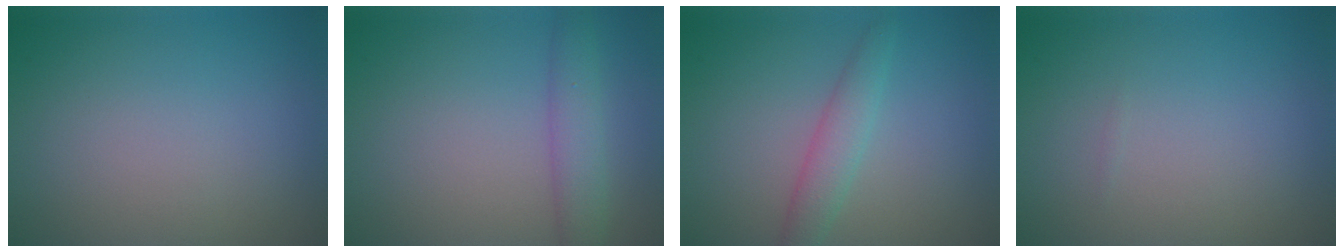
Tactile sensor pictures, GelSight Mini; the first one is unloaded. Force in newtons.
{"total": 3.0, "press": 3.0, "slide": 0.2}
{"total": 2.4, "press": 2.4, "slide": 0.1}
{"total": 0.0}